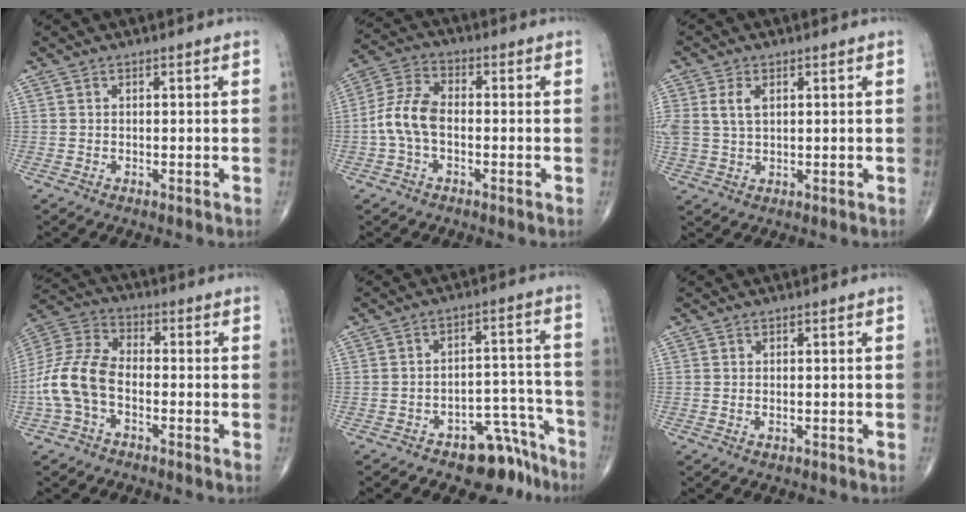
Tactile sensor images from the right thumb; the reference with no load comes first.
{"total": 8.2, "force": [-1.5, 4.8, 6.5], "torque": [-0.137, 0.027, -0.038]}
{"total": 5.8, "force": [1.5, 3.6, 4.3], "torque": [-0.098, 0.004, 0.035]}
{"total": 11.8, "force": [-3.2, 7.0, 8.9], "torque": [-0.192, 0.034, -0.071]}
{"total": 9.3, "force": [-6.9, 4.9, 3.9], "torque": [-0.009, 0.086, -0.098]}
{"total": 0.7, "force": [-0.2, 0.4, 0.6], "torque": [-0.011, 0.003, -0.001]}